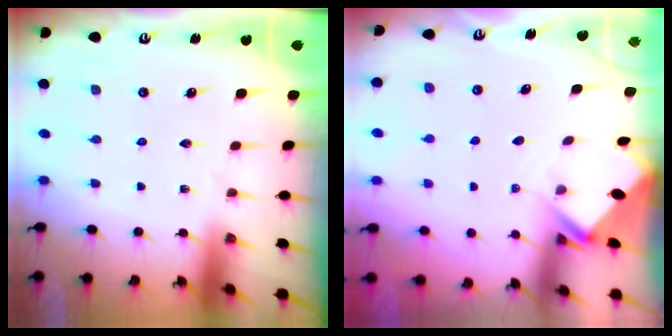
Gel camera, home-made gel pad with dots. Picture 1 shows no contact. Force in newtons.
{"total": 2.5, "press": 2.5, "slide": 0.2}